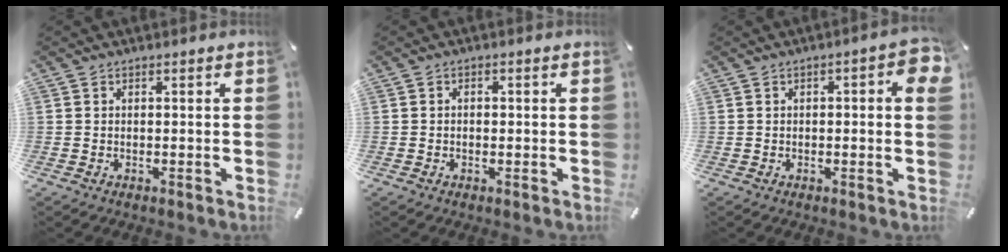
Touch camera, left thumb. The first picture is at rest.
{"total": 1.1, "force": [-0.3, 0.8, 0.7], "torque": [-0.013, 0.003, -0.007]}
{"total": 4.6, "force": [0.3, 1.7, 4.3], "torque": [-0.052, 0.001, 0.000]}